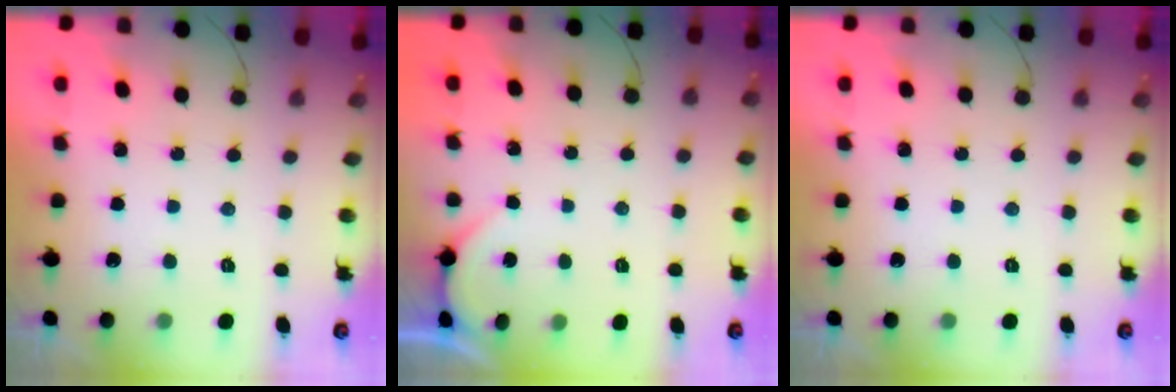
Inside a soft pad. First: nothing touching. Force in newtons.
{"total": 0.8, "press": 0.8, "slide": 0.1}
{"total": 0.0}